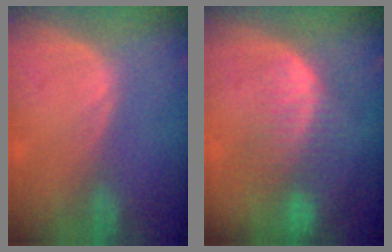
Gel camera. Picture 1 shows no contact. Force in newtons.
{"total": 8.6, "press": 7.4, "slide": 4.4}